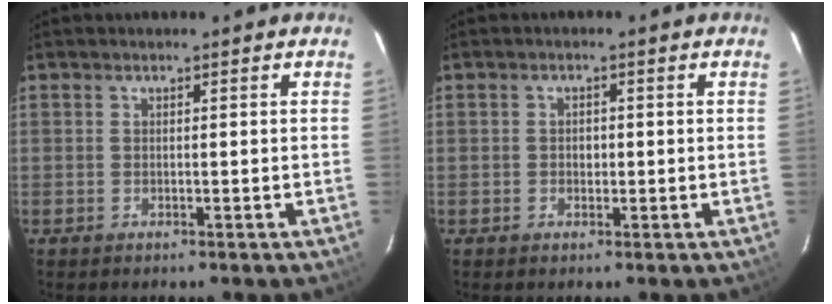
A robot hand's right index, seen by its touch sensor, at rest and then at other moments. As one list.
[{"total": 1.9, "force": [-0.2, 1.6, 1.0], "torque": [-0.013, 0.004, -0.003]}]